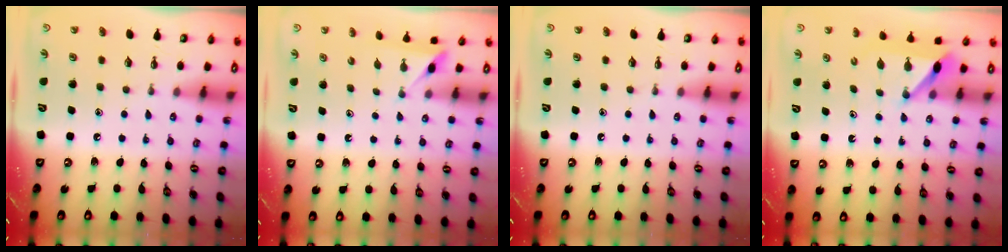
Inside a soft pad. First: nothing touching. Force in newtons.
{"total": 2.1, "press": 2.1, "slide": 0.2}
{"total": 0.0}
{"total": 6.0, "press": 6.0, "slide": 0.5}